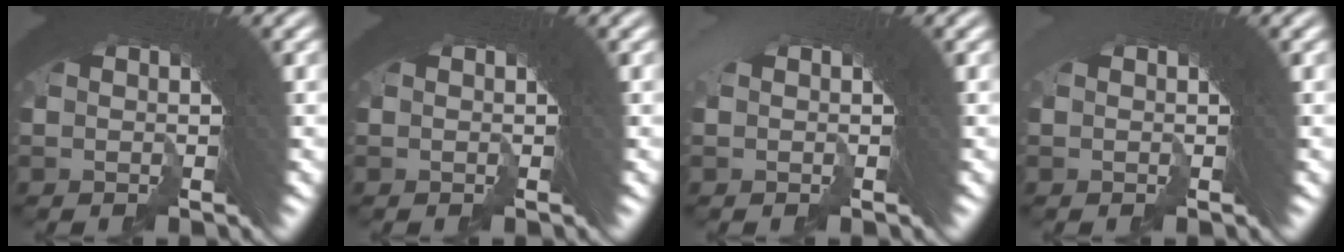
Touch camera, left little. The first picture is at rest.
{"total": 0.0}
{"total": 5.2, "force": [-1.1, -3.5, -3.7], "torque": [0.049, -0.012, -0.011]}
{"total": 4.3, "force": [-1.0, -2.8, -3.1], "torque": [0.048, -0.011, -0.010]}